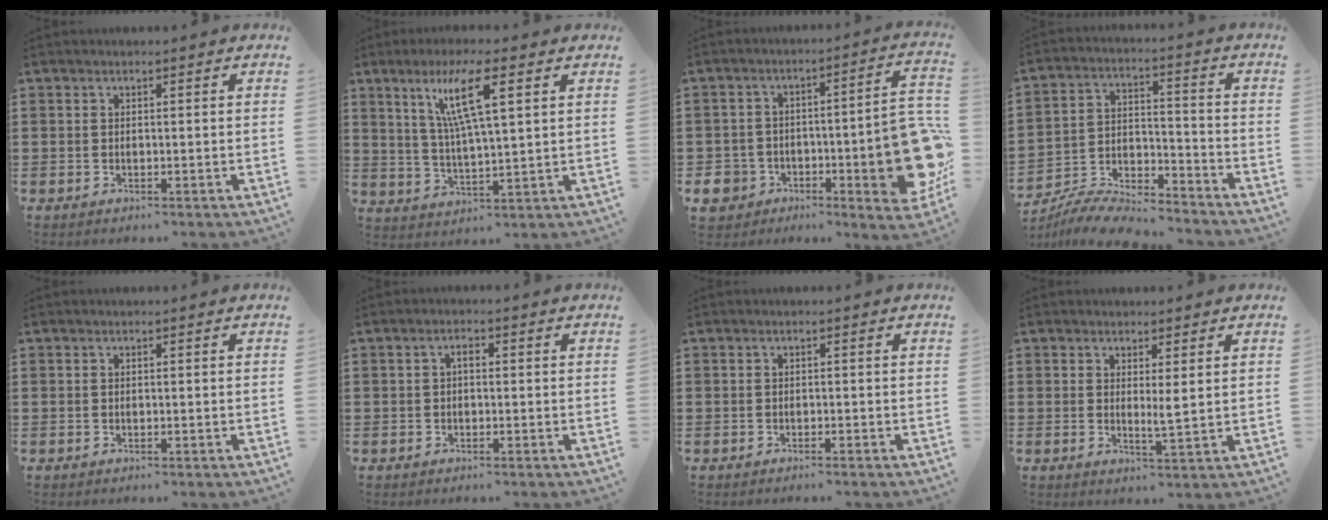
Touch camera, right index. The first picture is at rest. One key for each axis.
{"total": 8.8, "fx": 3.8, "fy": 1.3, "fz": 7.8, "tx": -0.161, "ty": 0.005, "tz": 0.063}
{"total": 12.1, "fx": -4.1, "fy": 6.1, "fz": 9.7, "tx": -0.135, "ty": 0.009, "tz": -0.068}
{"total": 7.7, "fx": -7.5, "fy": 1.1, "fz": 1.4, "tx": -0.031, "ty": 0.010, "tz": -0.148}
{"total": 0.0}
{"total": 1.4, "fx": -0.3, "fy": 0.7, "fz": 1.2, "tx": -0.025, "ty": 0.003, "tz": -0.006}
{"total": 0.5, "fx": -0.5, "fy": -0.1, "fz": 0.2, "tx": -0.005, "ty": -0.002, "tz": -0.010}
{"total": 2.6, "fx": 1.2, "fy": -0.1, "fz": 2.3, "tx": -0.041, "ty": -0.008, "tz": 0.018}